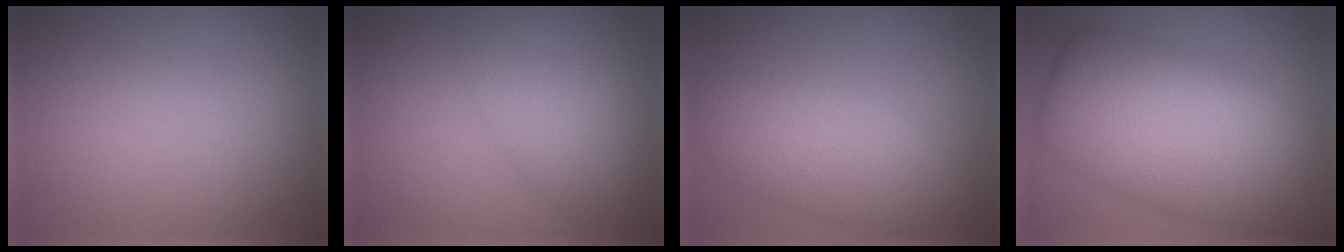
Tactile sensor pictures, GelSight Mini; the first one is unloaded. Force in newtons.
{"total": 4.7, "press": 4.7, "slide": 0.1}
{"total": 5.1, "press": 5.1, "slide": 0.4}
{"total": 12.1, "press": 12.1, "slide": 0.4}